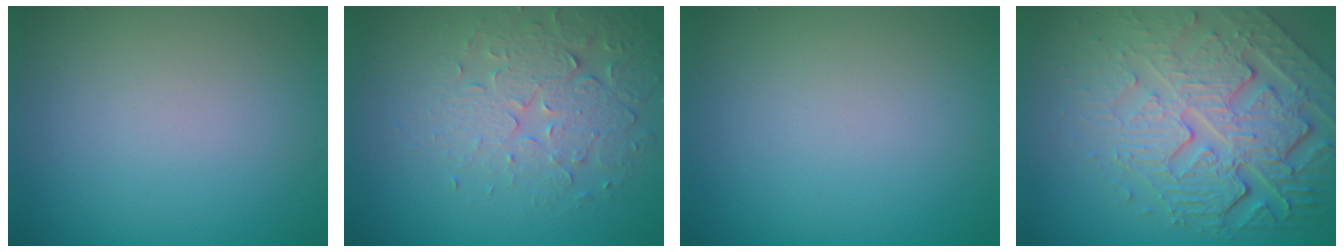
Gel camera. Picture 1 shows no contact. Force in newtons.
{"total": 3.8, "press": 3.5, "slide": 1.5}
{"total": 0.0}
{"total": 8.5, "press": 5.8, "slide": 6.2}